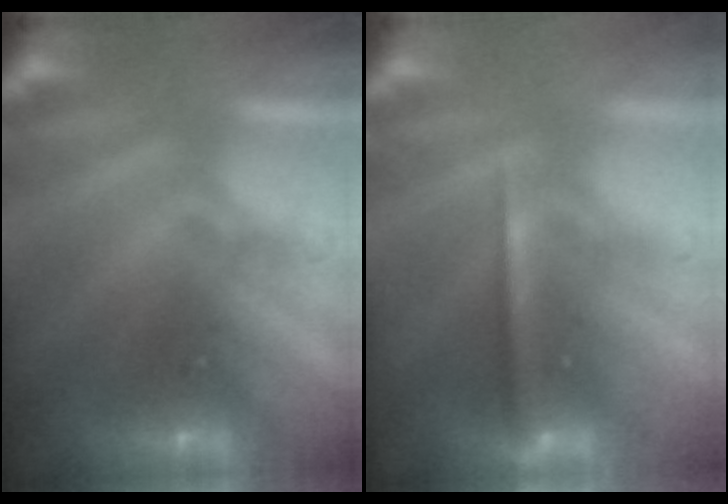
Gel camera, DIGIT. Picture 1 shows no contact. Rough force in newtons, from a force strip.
{"total": 1.3}